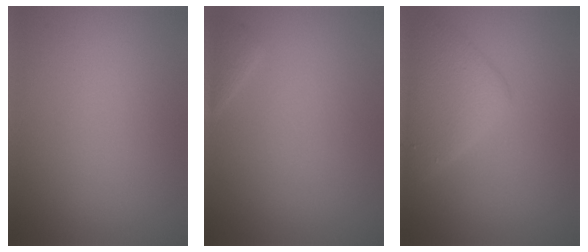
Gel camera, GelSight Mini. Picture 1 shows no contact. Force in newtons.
{"total": 0.7, "press": 0.7, "slide": 0.1}
{"total": 4.2, "press": 4.2, "slide": 0.0}